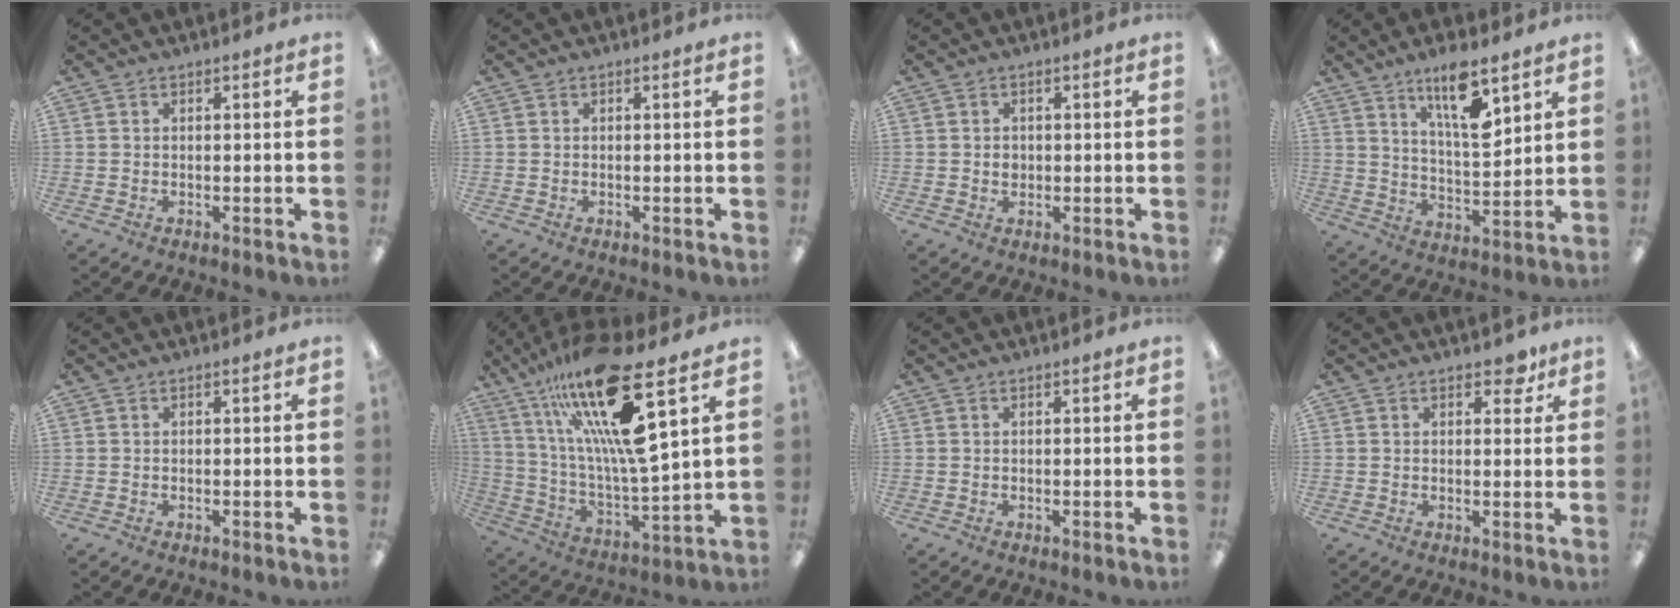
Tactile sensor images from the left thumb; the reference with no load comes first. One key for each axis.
{"total": 0.0}
{"total": 1.5, "fx": 0.2, "fy": 1.4, "fz": 0.5, "tx": -0.003, "ty": 0.001, "tz": -0.001}
{"total": 12.3, "fx": 8.3, "fy": 3.5, "fz": 8.4, "tx": -0.134, "ty": -0.049, "tz": 0.139}
{"total": 0.0}
{"total": 25.2, "fx": 15.3, "fy": 5.1, "fz": 19.4, "tx": -0.359, "ty": -0.092, "tz": 0.241}
{"total": 0.0}
{"total": 3.7, "fx": 2.3, "fy": 2.1, "fz": 2.0, "tx": -0.012, "ty": -0.007, "tz": 0.035}